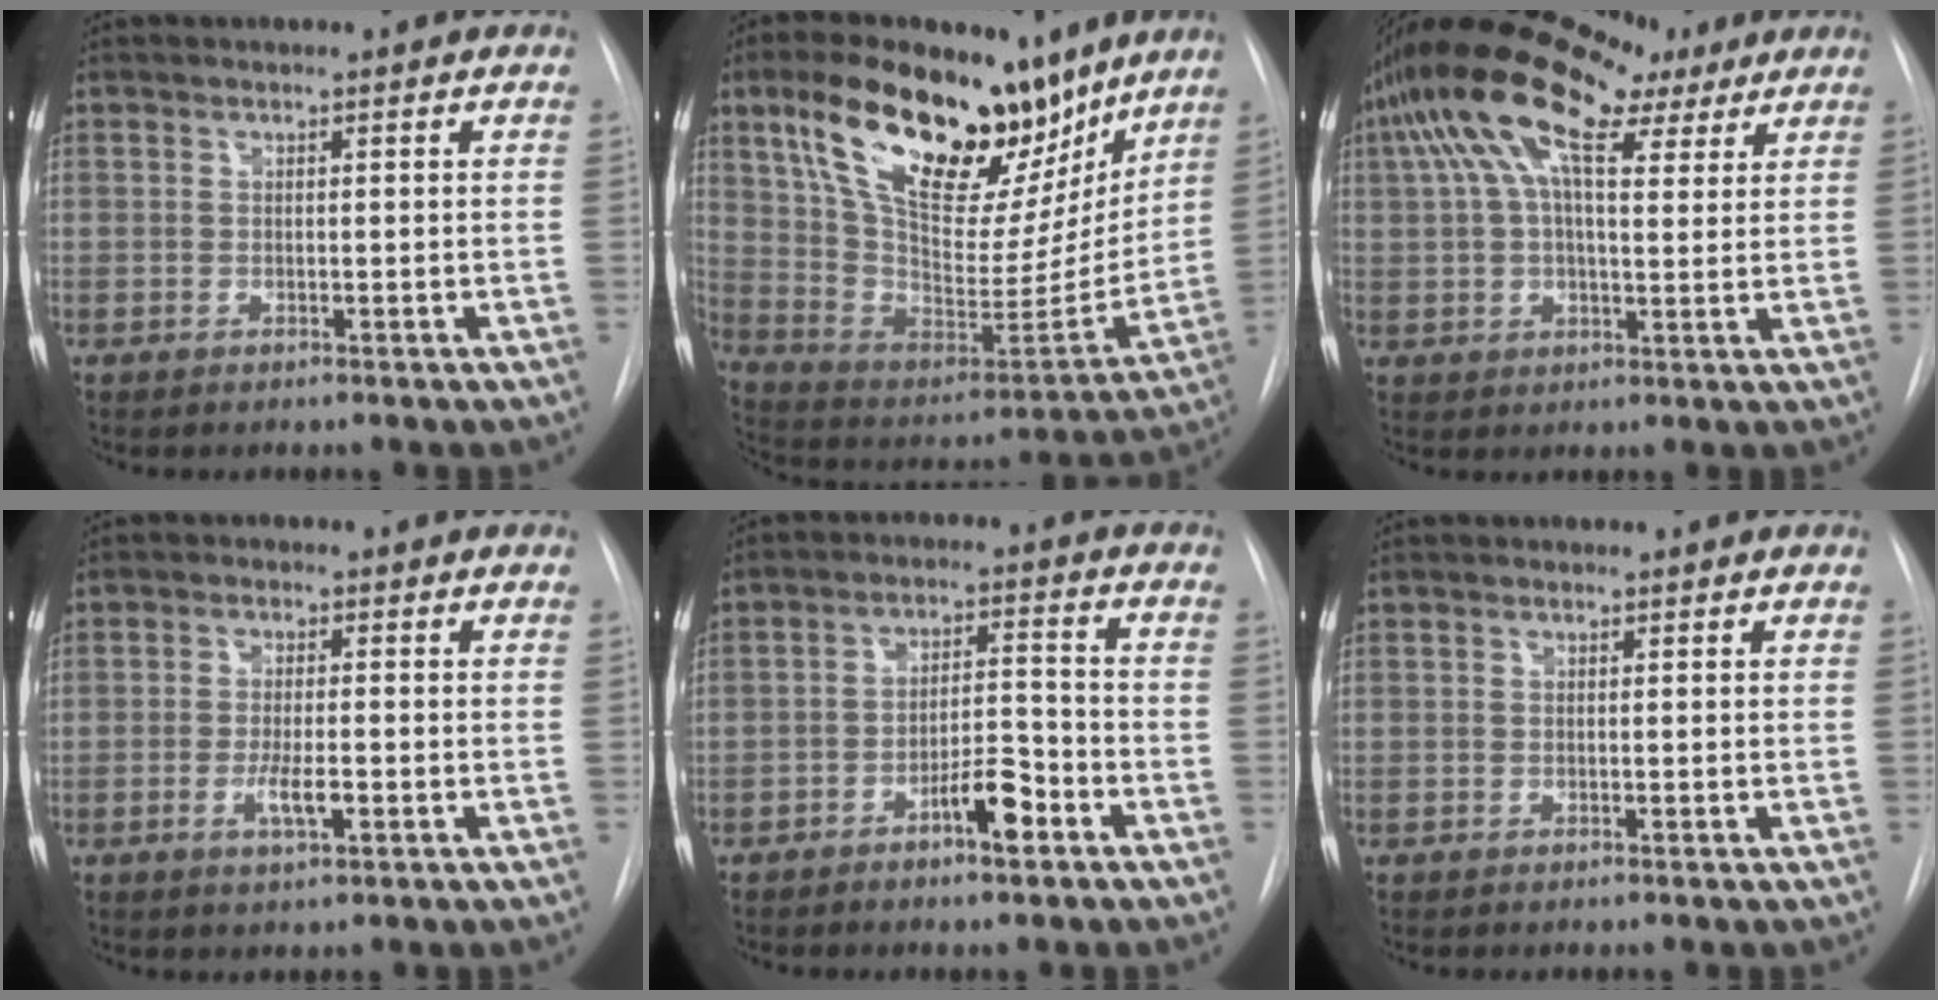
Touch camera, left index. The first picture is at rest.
{"total": 25.2, "force": [16.0, 9.9, 16.8], "torque": [-0.271, 0.019, 0.270]}
{"total": 15.8, "force": [8.8, 6.4, 11.4], "torque": [-0.226, 0.069, 0.155]}
{"total": 4.2, "force": [-1.5, 1.0, 3.8], "torque": [-0.071, -0.002, -0.024]}
{"total": 6.6, "force": [-3.9, 1.8, 5.1], "torque": [-0.086, 0.012, -0.063]}
{"total": 0.0}